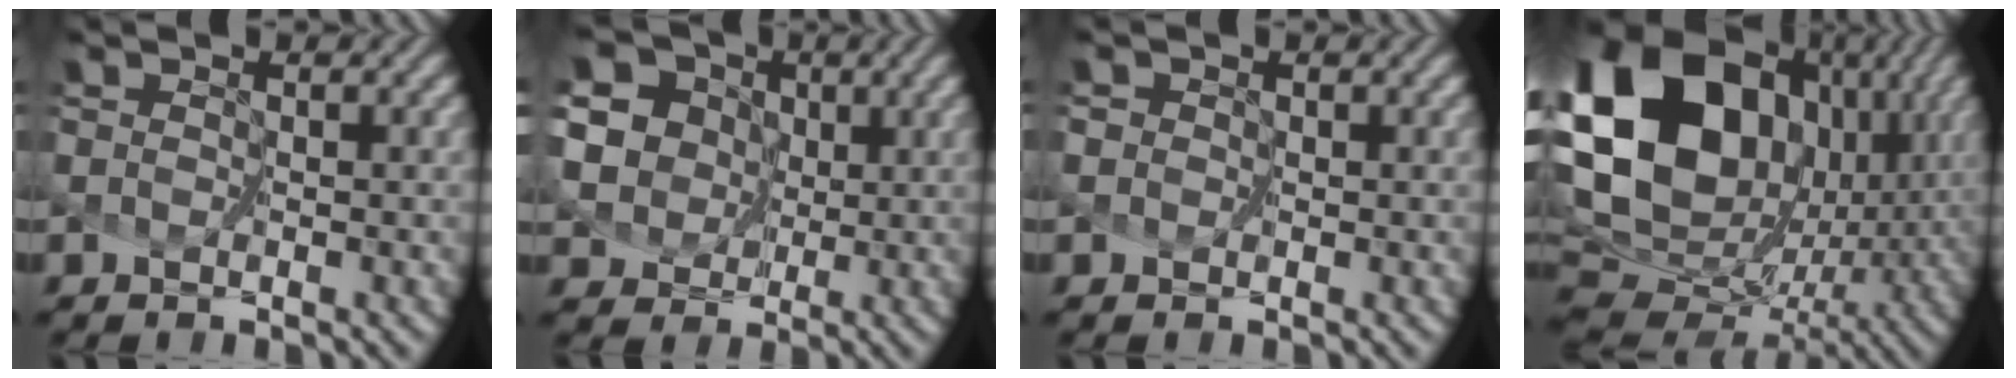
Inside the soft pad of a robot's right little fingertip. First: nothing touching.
{"total": 11.5, "force": [3.5, 10.1, 4.2], "torque": [-0.102, 0.028, 0.023]}
{"total": 0.7, "force": [-0.1, 0.7, 0.1], "torque": [0.005, 0.001, -0.005]}
{"total": 21.8, "force": [6.4, 17.3, 11.7], "torque": [-0.246, 0.009, 0.126]}